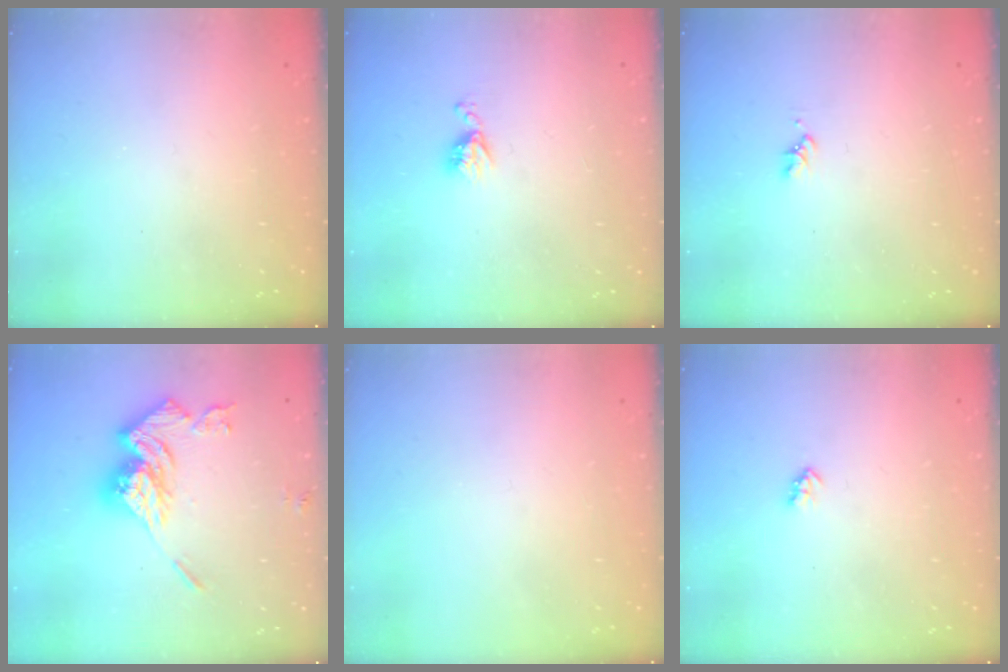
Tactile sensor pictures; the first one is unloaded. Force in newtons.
{"total": 5.8, "press": 5.7, "slide": 0.7}
{"total": 1.6, "press": 1.6, "slide": 0.3}
{"total": 16.4, "press": 16.4, "slide": 1.7}
{"total": 0.0}
{"total": 2.0, "press": 2.0, "slide": 0.3}